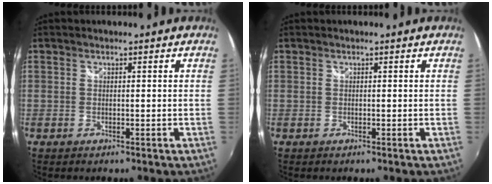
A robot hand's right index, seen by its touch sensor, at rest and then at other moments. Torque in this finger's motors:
{"motor_torque": [-0.05, 0.03, 0.00, 0.00]}